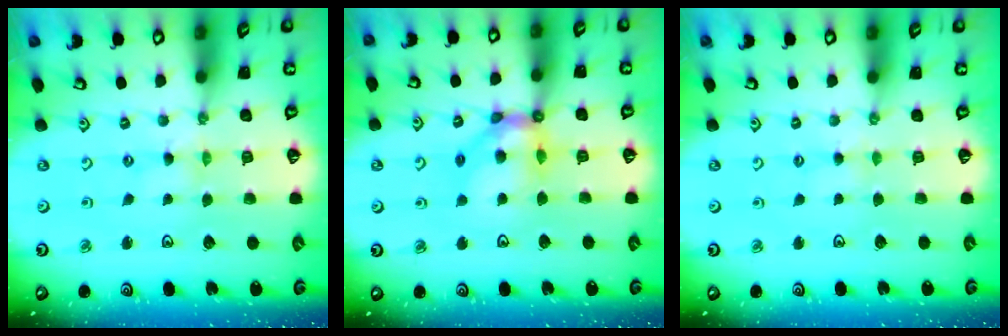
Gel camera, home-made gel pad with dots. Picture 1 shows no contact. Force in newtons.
{"total": 12.4, "press": 12.3, "slide": 1.5}
{"total": 2.8, "press": 2.8, "slide": 0.3}